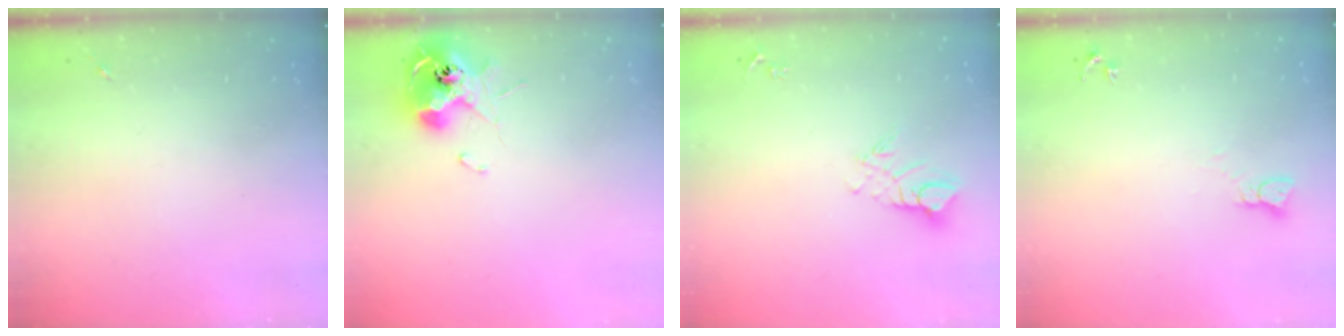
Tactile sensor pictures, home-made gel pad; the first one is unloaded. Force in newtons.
{"total": 11.2, "press": 11.2, "slide": 0.8}
{"total": 7.9, "press": 7.8, "slide": 0.8}
{"total": 2.3, "press": 2.3, "slide": 0.2}